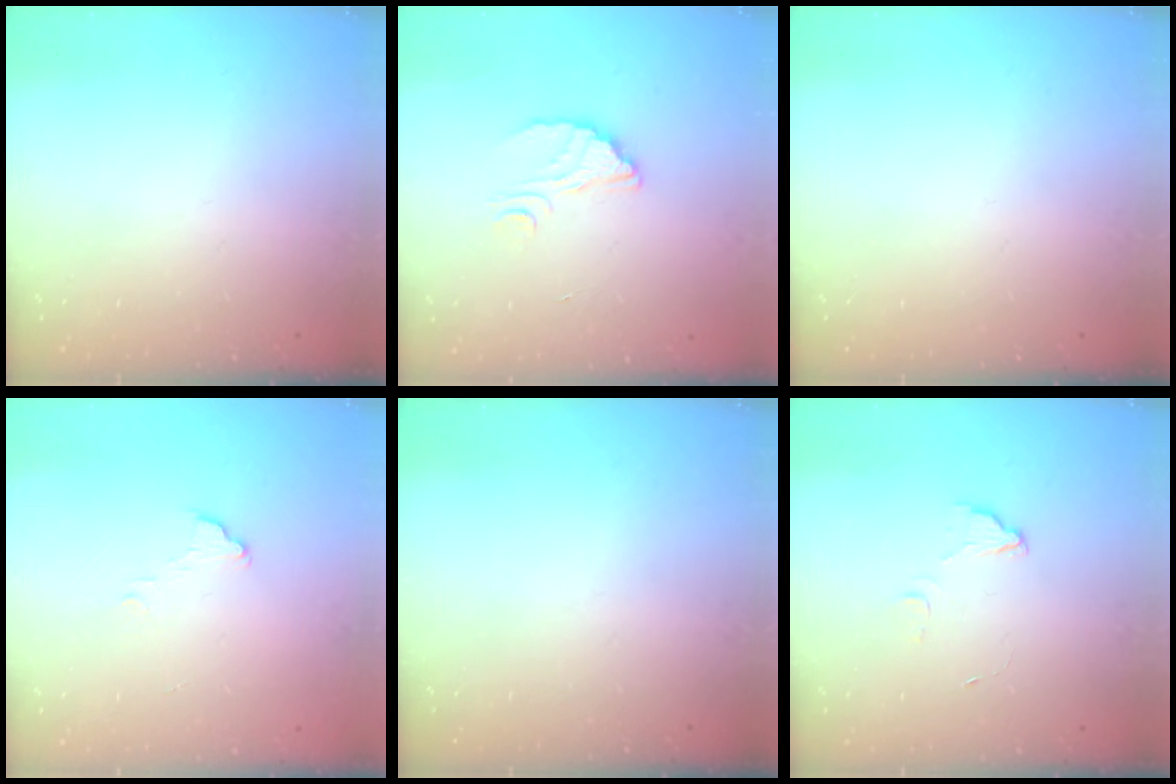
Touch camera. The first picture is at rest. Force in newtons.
{"total": 2.9, "press": 2.9, "slide": 0.0}
{"total": 0.0}
{"total": 5.0, "press": 5.0, "slide": 0.3}
{"total": 0.0}
{"total": 3.3, "press": 3.3, "slide": 0.2}